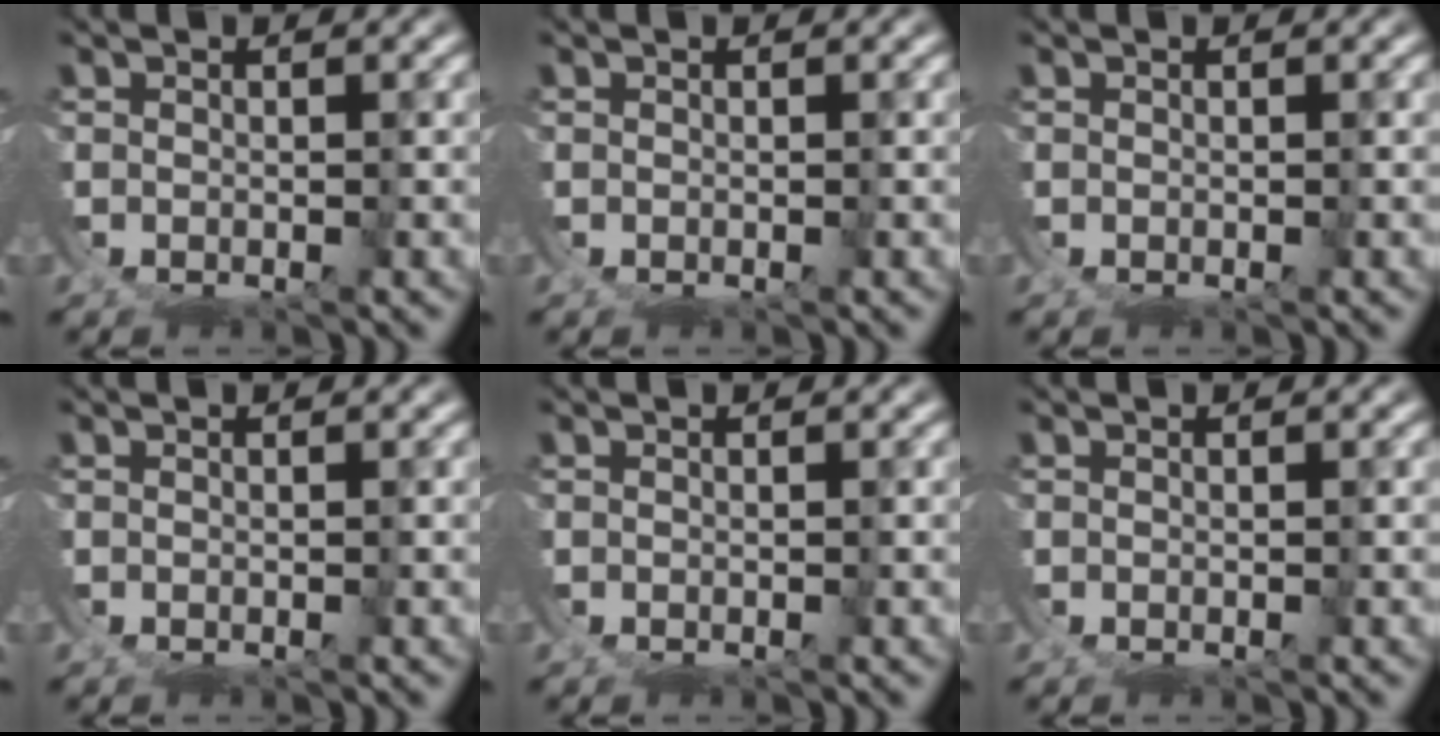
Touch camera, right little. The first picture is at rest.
{"total": 0.0}
{"total": 0.0}
{"total": 0.0}
{"total": 0.0}
{"total": 0.0}